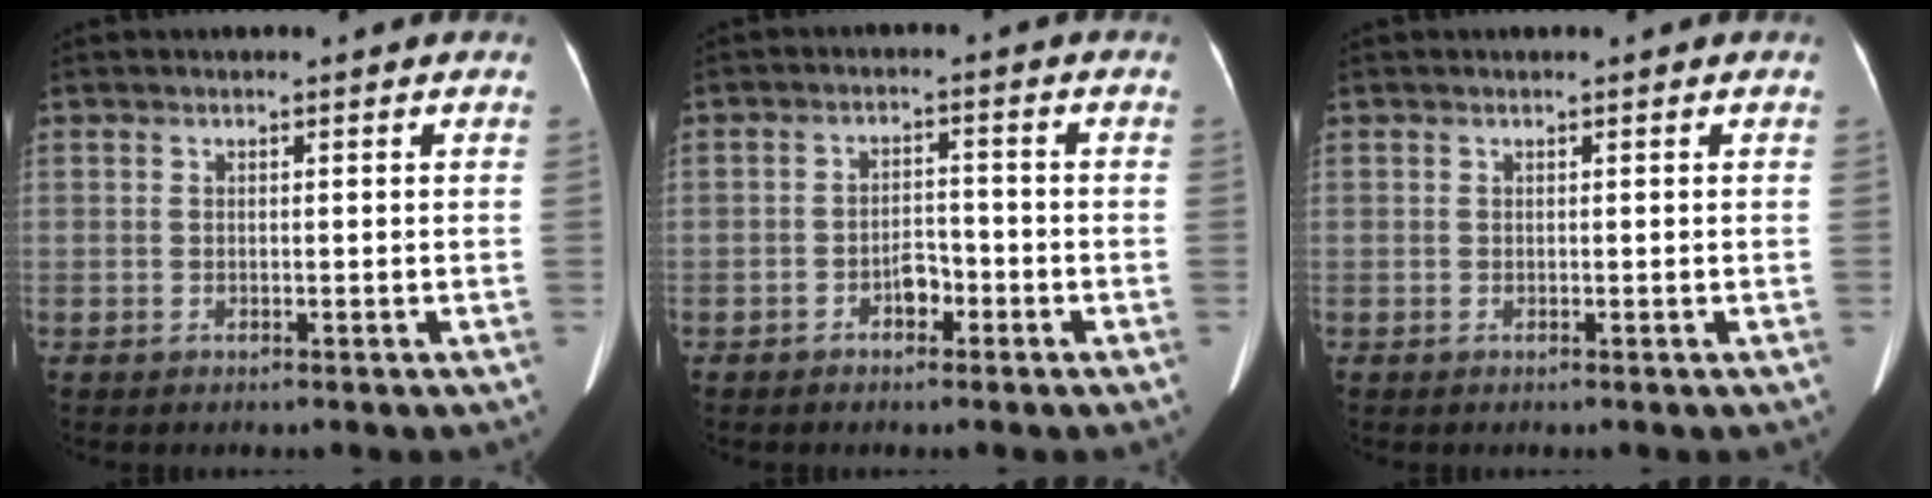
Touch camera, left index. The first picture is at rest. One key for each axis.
{"total": 3.0, "fx": -1.7, "fy": 1.5, "fz": 1.9, "tx": -0.030, "ty": 0.008, "tz": -0.030}
{"total": 0.0}